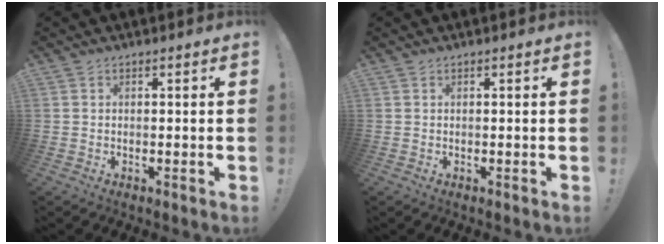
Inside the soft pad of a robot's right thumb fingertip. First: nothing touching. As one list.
[{"total": 0.0}]